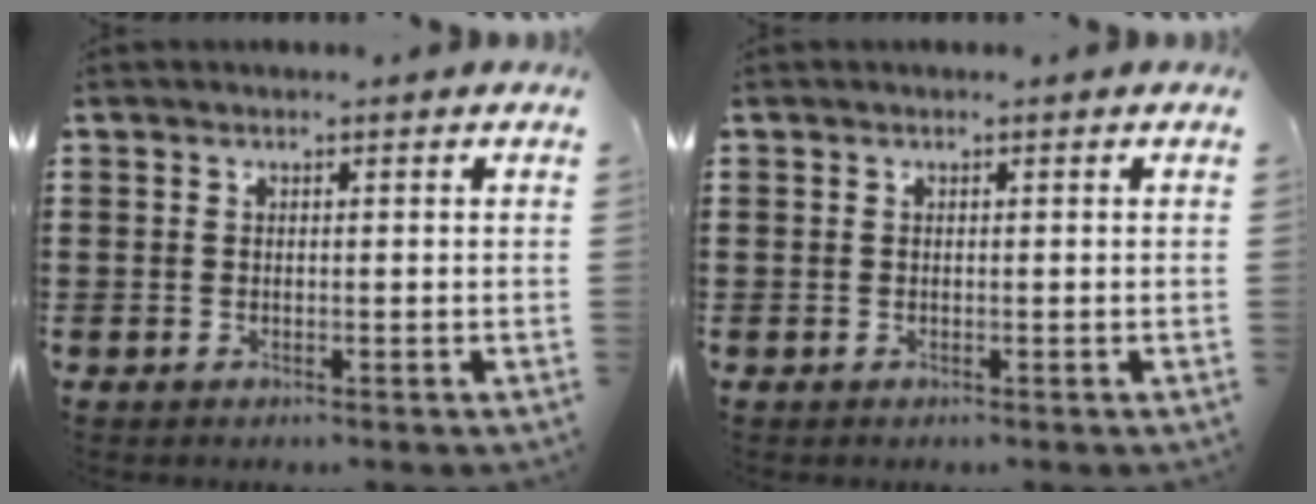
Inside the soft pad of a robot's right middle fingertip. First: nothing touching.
{"total": 0.0}